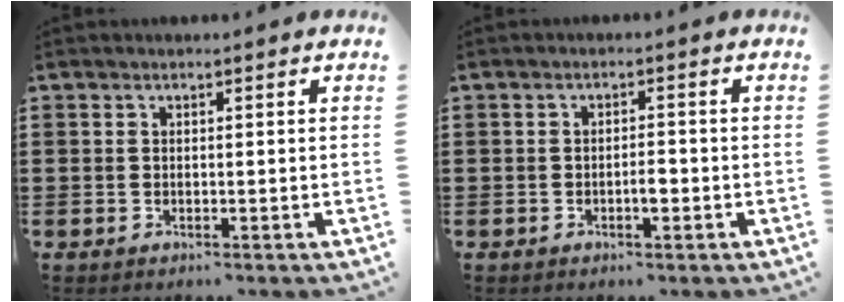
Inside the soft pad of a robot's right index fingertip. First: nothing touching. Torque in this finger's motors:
{"motor_torque": [-0.27, 0.43, 0.09, 0.04]}